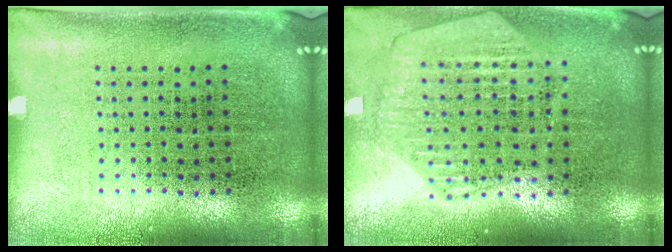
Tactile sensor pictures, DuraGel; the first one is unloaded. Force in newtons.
{"total": 1.2, "press": 1.2, "slide": 0.2}